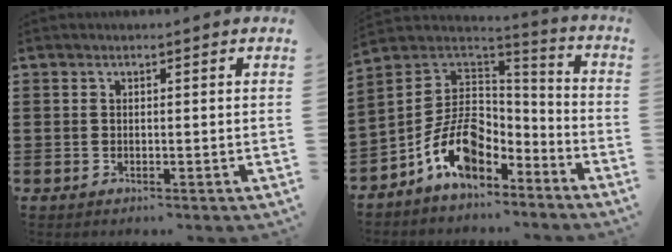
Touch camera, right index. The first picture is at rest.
{"total": 11.2, "force": [-5.4, 7.0, 6.8], "torque": [-0.156, 0.013, -0.104]}